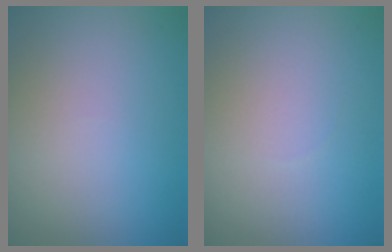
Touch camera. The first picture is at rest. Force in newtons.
{"total": 0.0}